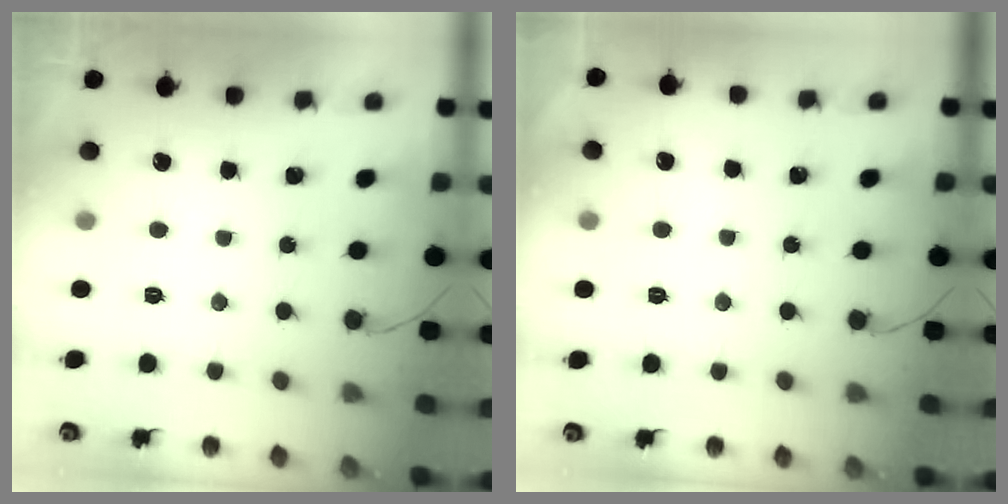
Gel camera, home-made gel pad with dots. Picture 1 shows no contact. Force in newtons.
{"total": 1.9, "press": 1.9, "slide": 0.2}